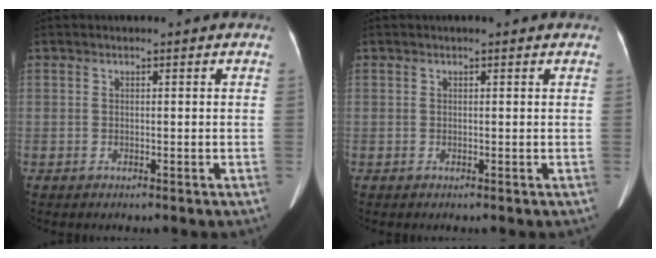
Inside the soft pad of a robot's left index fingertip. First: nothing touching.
{"total": 1.2, "force": [0.9, 0.2, 0.7], "torque": [-0.009, 0.011, 0.009]}